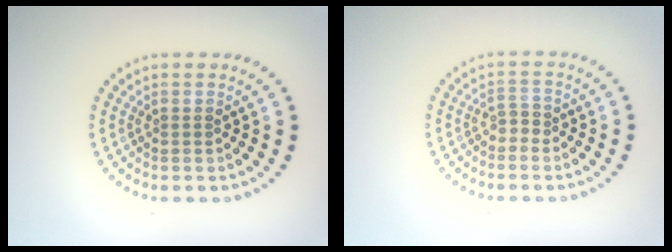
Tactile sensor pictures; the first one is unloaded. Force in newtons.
{"total": 1.1, "press": 0.8, "slide": 0.8}